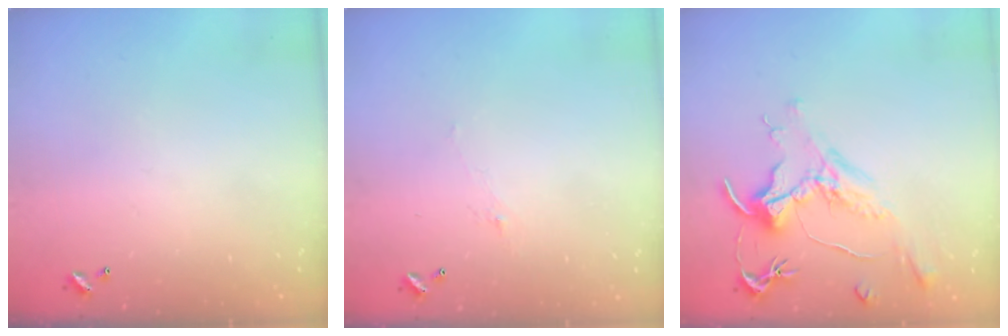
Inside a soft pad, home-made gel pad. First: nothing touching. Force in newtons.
{"total": 0.8, "press": 0.5, "slide": 0.6}
{"total": 1.6, "press": 1.3, "slide": 0.9}